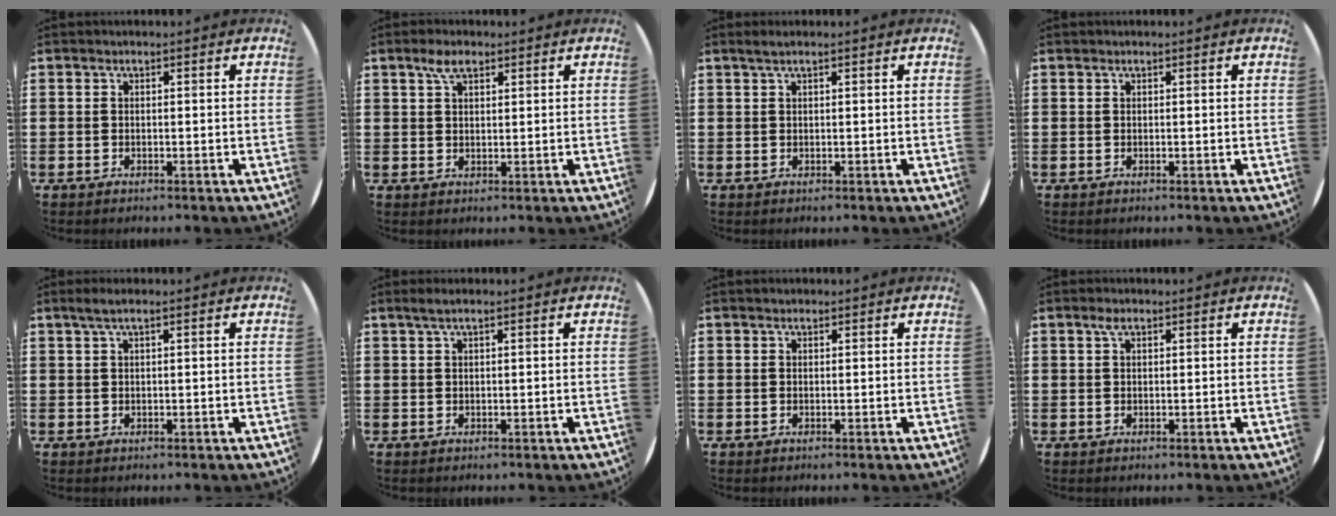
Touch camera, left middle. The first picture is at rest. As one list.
[{"total": 3.2, "force": [2.2, 1.4, 1.9], "torque": [-0.034, 0.004, 0.038]}, {"total": 0.9, "force": [0.6, 0.0, 0.8], "torque": [-0.014, 0.002, 0.010]}, {"total": 0.0}, {"total": 1.5, "force": [0.8, 0.0, 1.2], "torque": [-0.024, 0.003, 0.014]}, {"total": 1.2, "force": [0.6, 0.0, 1.0], "torque": [-0.018, 0.003, 0.011]}, {"total": 0.0}, {"total": 1.3, "force": [0.7, 0.6, 1.0], "torque": [-0.013, 0.001, 0.010]}]